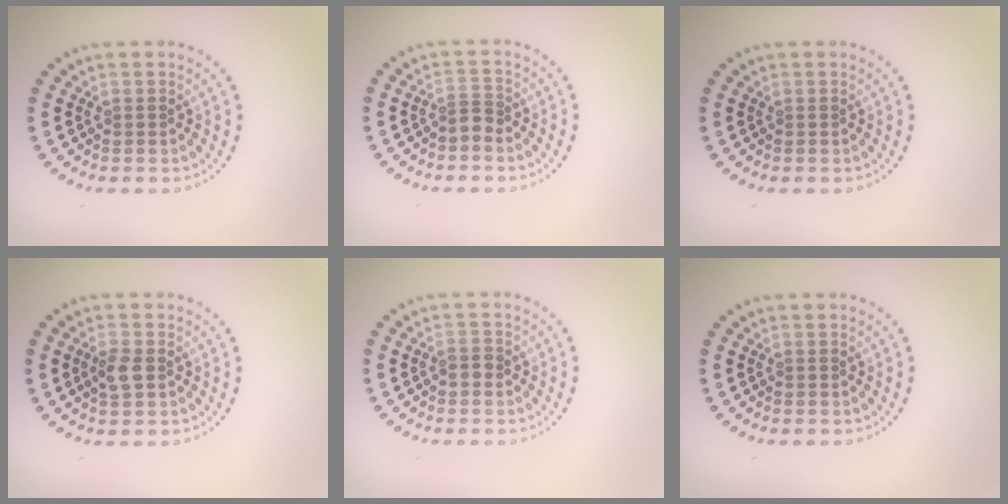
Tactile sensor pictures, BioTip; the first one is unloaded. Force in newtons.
{"total": 1.3, "press": 0.8, "slide": 1.0}
{"total": 0.0}
{"total": 1.9, "press": 1.9, "slide": 0.3}
{"total": 1.1, "press": 1.1, "slide": 0.4}
{"total": 0.0}